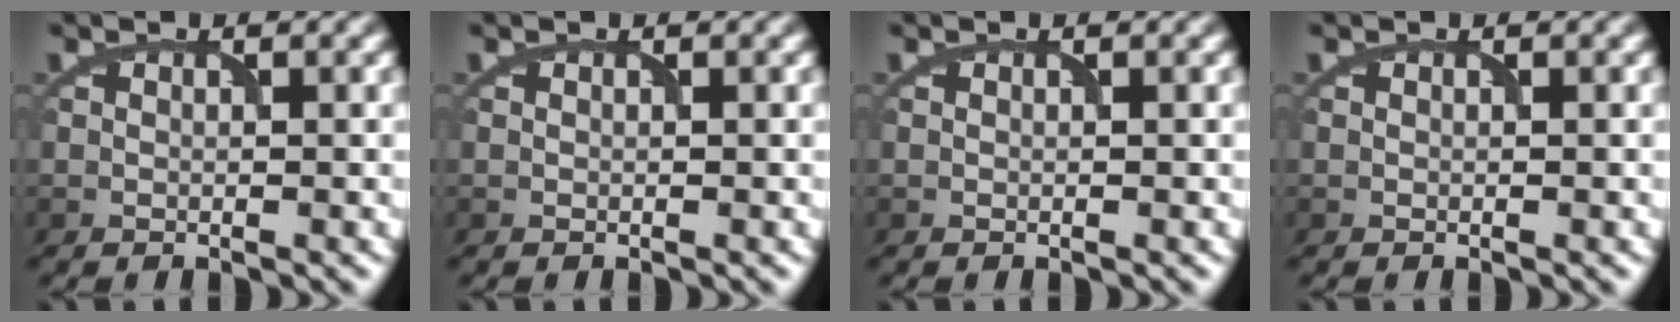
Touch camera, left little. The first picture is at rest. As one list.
[{"total": 0.0}, {"total": 0.0}, {"total": 0.0}]